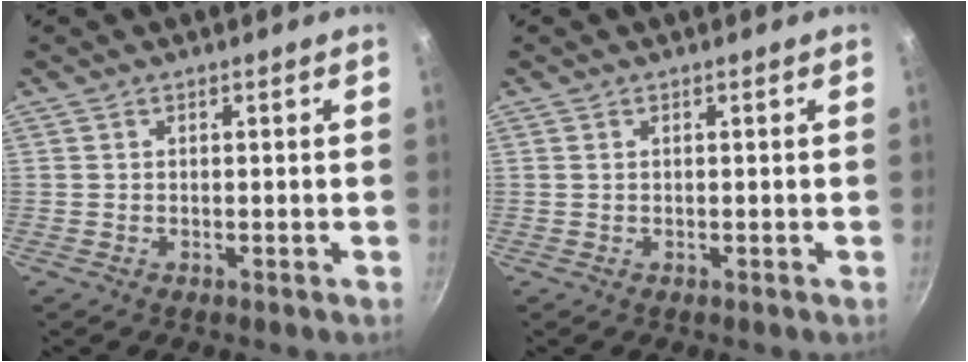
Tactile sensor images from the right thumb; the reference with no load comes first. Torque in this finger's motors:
{"motor_torque": [-0.27, 0.14, 0.22, 0.07, 0.05]}